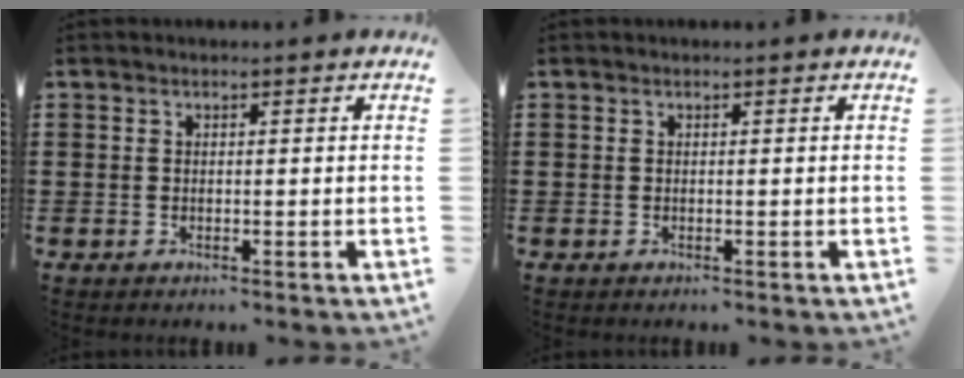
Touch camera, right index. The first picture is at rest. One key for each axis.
{"total": 0.0}